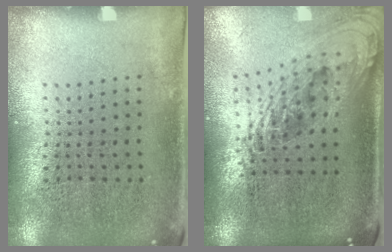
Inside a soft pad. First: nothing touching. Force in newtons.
{"total": 2.3, "press": 1.6, "slide": 1.6}